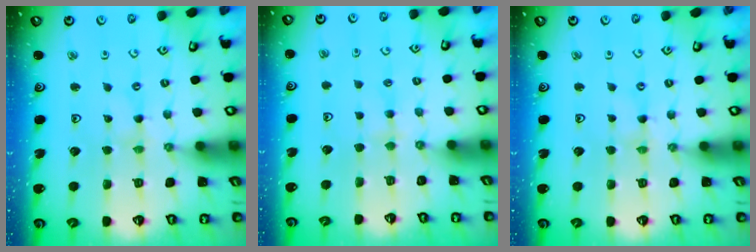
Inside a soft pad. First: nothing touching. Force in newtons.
{"total": 2.1, "press": 2.1, "slide": 0.4}
{"total": 0.0}